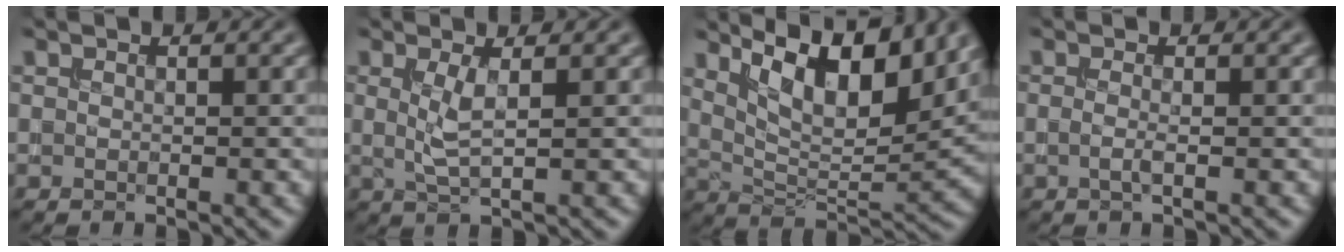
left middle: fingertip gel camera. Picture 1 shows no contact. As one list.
[{"total": 2.3, "force": [0.4, 0.4, 2.2], "torque": [-0.048, -0.005, 0.011]}, {"total": 10.3, "force": [5.6, 3.9, 7.8], "torque": [-0.128, 0.001, 0.096]}, {"total": 1.1, "force": [-0.4, 0.2, 1.0], "torque": [-0.020, -0.006, -0.010]}]